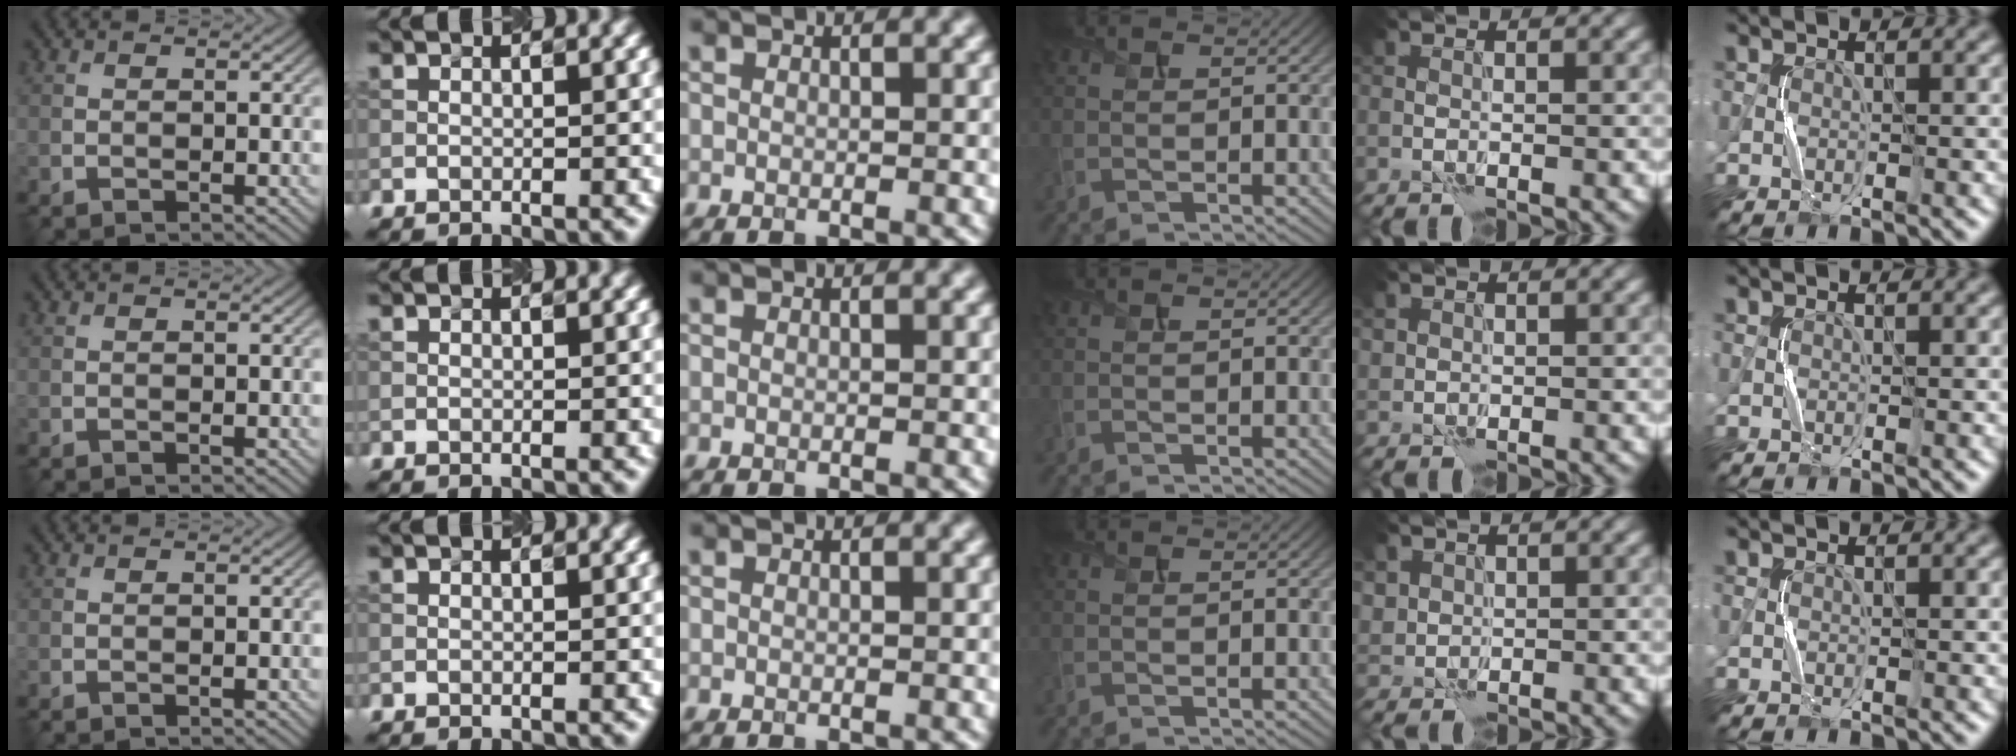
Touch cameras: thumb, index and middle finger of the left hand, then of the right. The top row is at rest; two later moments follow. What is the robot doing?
{"motion": "press", "object": "toy piano key"}